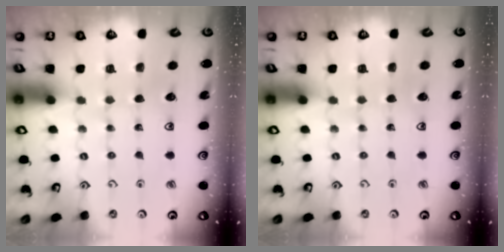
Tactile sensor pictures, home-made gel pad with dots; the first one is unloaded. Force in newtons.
{"total": 0.0}